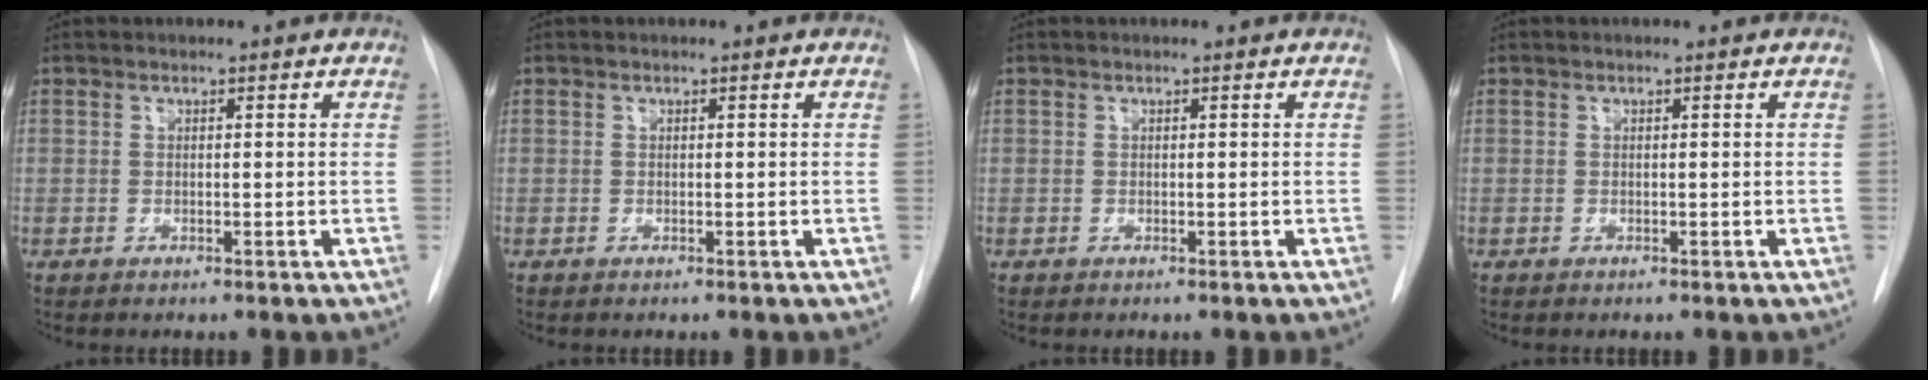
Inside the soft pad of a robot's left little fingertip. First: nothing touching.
{"total": 0.0}
{"total": 0.0}
{"total": 0.0}